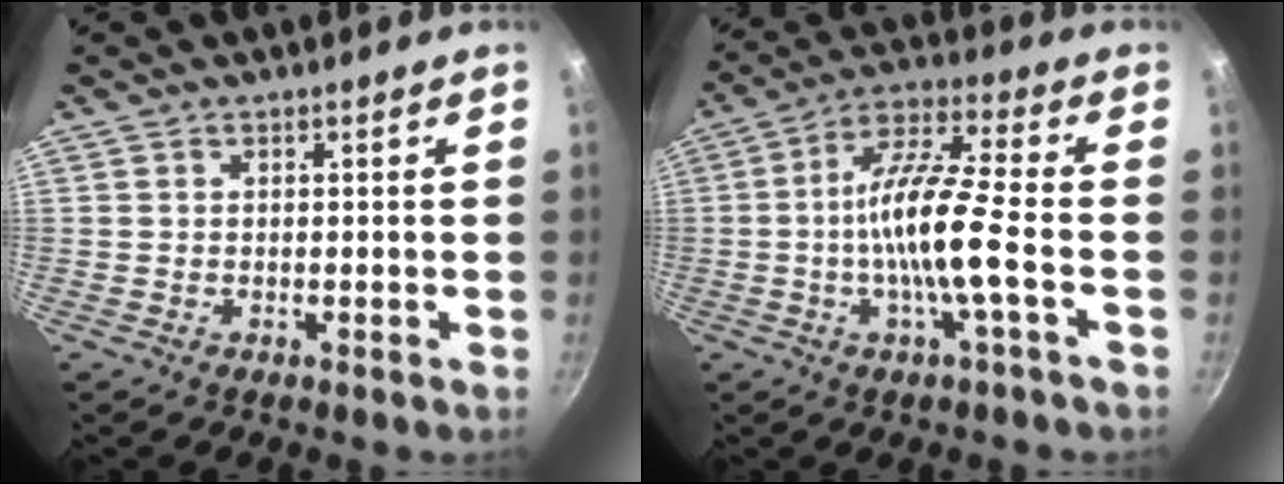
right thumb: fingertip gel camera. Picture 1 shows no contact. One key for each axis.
{"total": 13.2, "fx": -2.5, "fy": 1.9, "fz": 12.8, "tx": -0.236, "ty": 0.031, "tz": -0.058}